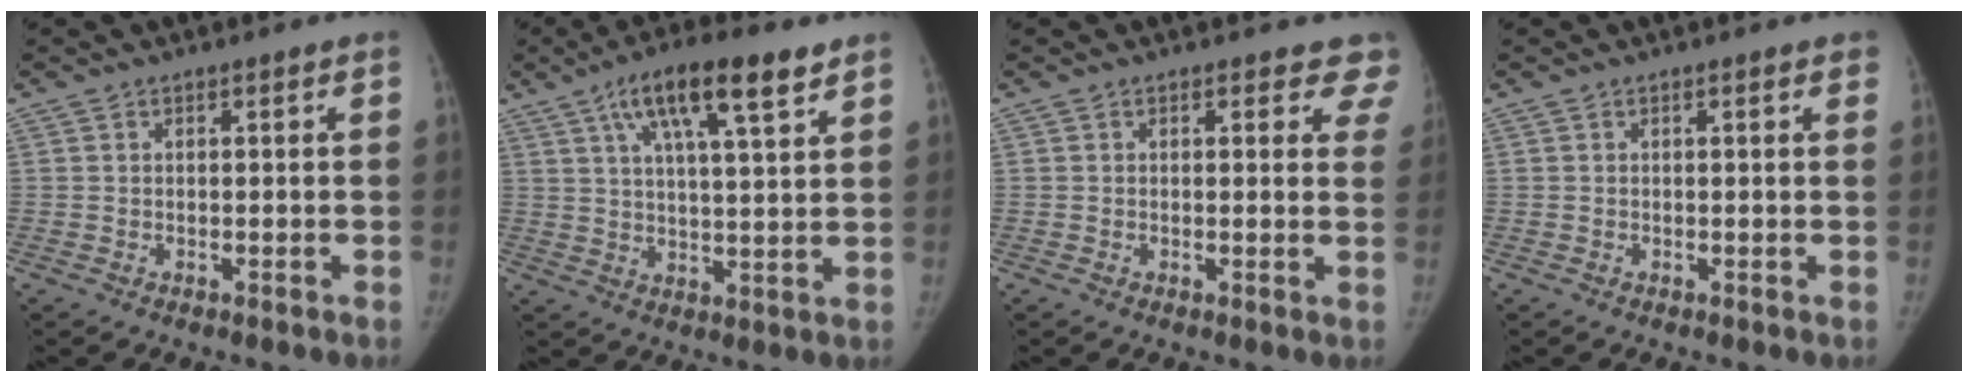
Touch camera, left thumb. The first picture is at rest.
{"total": 13.9, "force": [7.7, 3.6, 11.1], "torque": [-0.172, -0.015, 0.126]}
{"total": 5.1, "force": [4.1, 2.3, 1.9], "torque": [0.018, -0.015, 0.025]}
{"total": 1.7, "force": [1.0, 0.4, 1.3], "torque": [-0.011, 0.003, 0.009]}